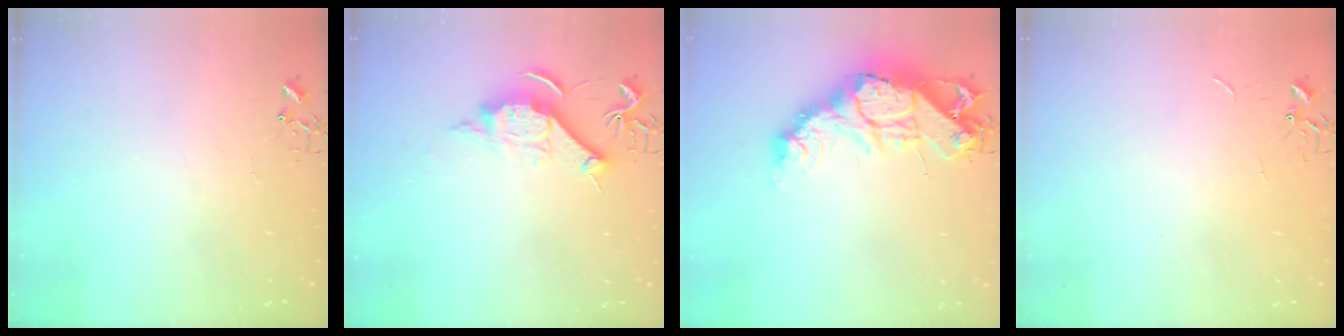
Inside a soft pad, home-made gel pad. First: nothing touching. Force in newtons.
{"total": 11.2, "press": 11.2, "slide": 0.1}
{"total": 17.6, "press": 17.5, "slide": 2.1}
{"total": 0.8, "press": 0.8, "slide": 0.2}